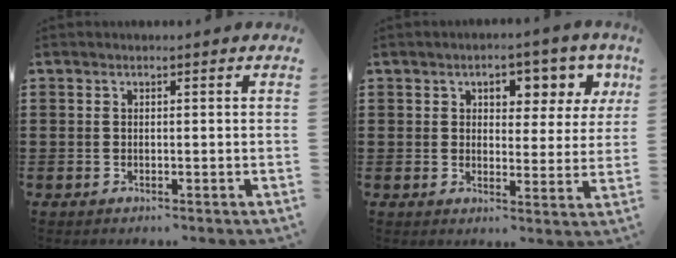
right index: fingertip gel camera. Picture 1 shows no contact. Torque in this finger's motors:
{"motor_torque": [0.76, 0.22, 0.20, 0.09]}